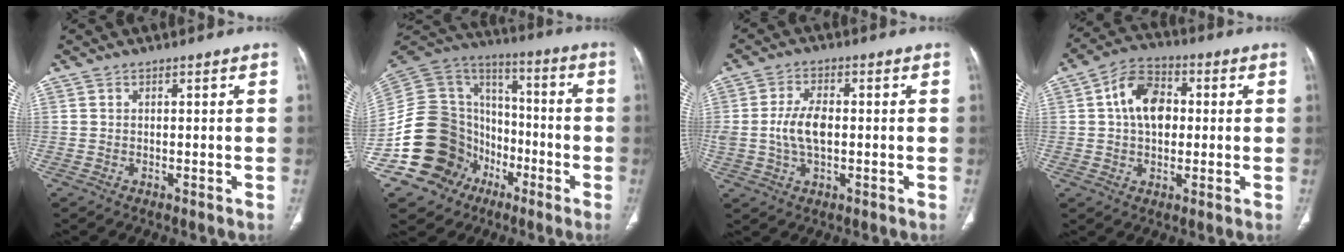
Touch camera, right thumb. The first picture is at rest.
{"total": 25.2, "force": [-8.6, 20.7, 11.4], "torque": [-0.193, 0.101, -0.137]}
{"total": 7.0, "force": [-0.2, 3.8, 5.9], "torque": [-0.119, 0.007, -0.003]}
{"total": 10.4, "force": [1.3, 7.1, 7.5], "torque": [-0.110, 0.018, 0.016]}